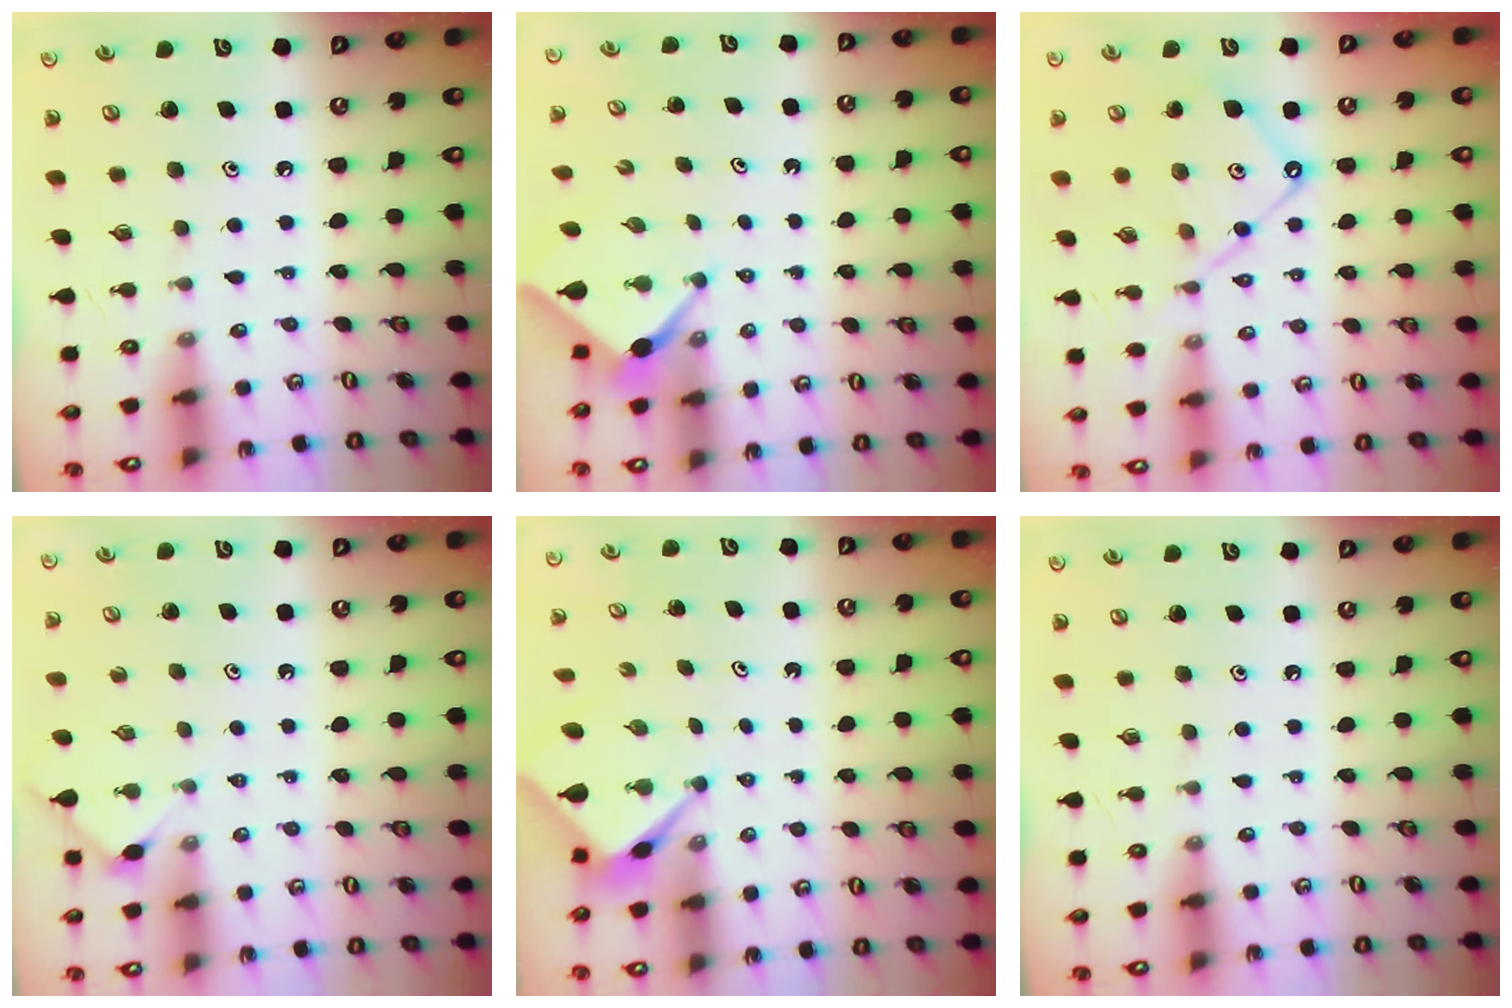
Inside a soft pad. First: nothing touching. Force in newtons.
{"total": 2.5, "press": 2.5, "slide": 0.3}
{"total": 10.5, "press": 10.5, "slide": 1.0}
{"total": 3.3, "press": 3.3, "slide": 0.5}
{"total": 2.7, "press": 2.7, "slide": 0.0}
{"total": 0.0}